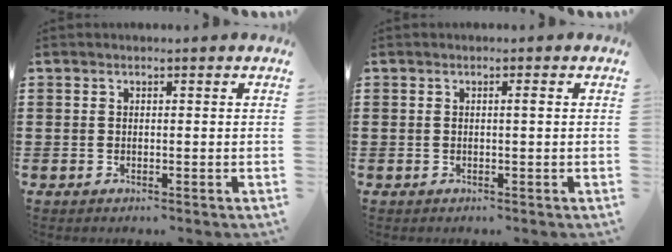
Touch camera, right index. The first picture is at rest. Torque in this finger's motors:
{"motor_torque": [0.33, -0.24, 0.02, 0.02]}